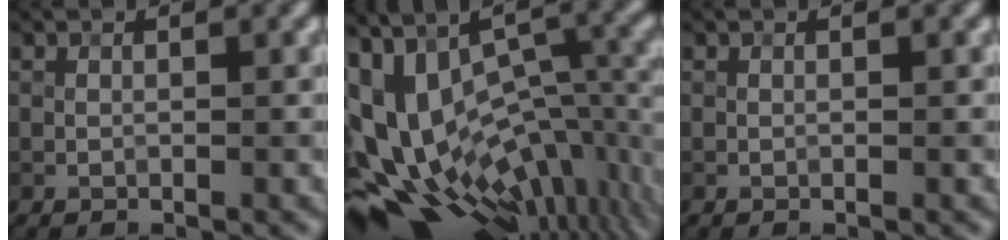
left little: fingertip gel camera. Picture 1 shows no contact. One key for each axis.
{"total": 15.9, "fx": -2.9, "fy": 9.0, "fz": 12.7, "tx": -0.191, "ty": 0.015, "tz": -0.018}
{"total": 0.0}